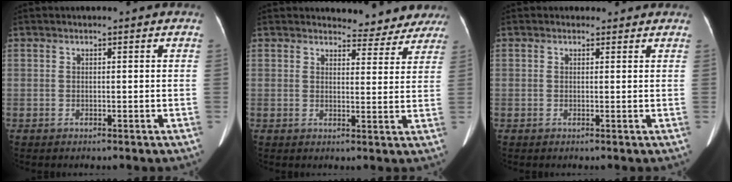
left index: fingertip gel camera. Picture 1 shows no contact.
{"total": 8.5, "force": [8.1, 2.5, 0.2], "torque": [0.021, -0.014, 0.074]}
{"total": 1.4, "force": [1.0, 1.0, -0.1], "torque": [0.004, 0.009, 0.009]}